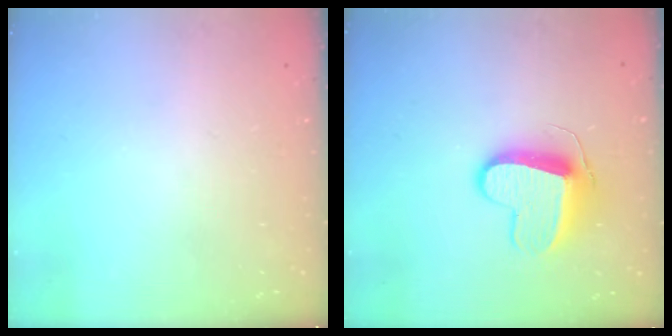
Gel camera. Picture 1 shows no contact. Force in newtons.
{"total": 10.6, "press": 10.6, "slide": 0.4}